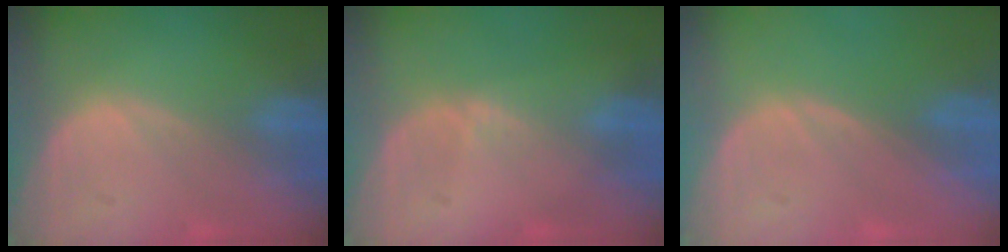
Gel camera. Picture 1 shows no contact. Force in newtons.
{"total": 0.5, "press": 0.5, "slide": 0.2}
{"total": 0.0}